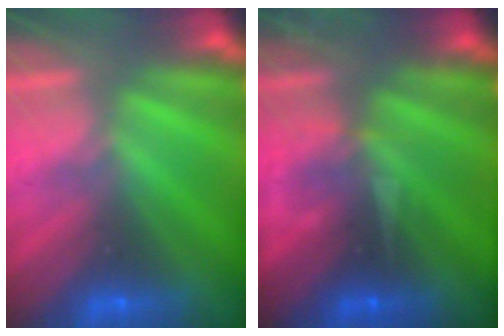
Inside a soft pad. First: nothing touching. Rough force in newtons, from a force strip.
{"total": 3.2}